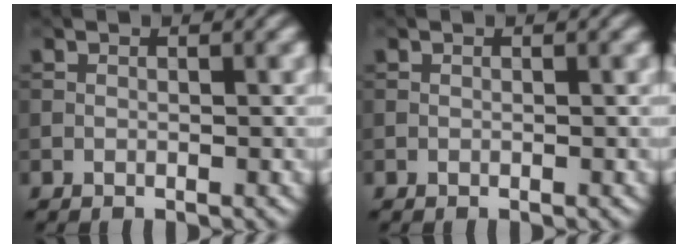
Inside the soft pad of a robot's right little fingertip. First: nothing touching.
{"total": 0.0}